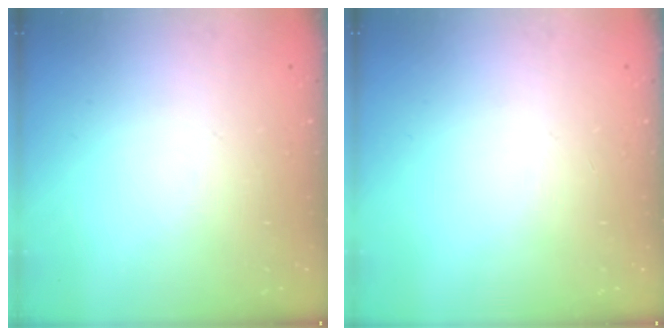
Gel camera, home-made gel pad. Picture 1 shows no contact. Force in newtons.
{"total": 0.0}